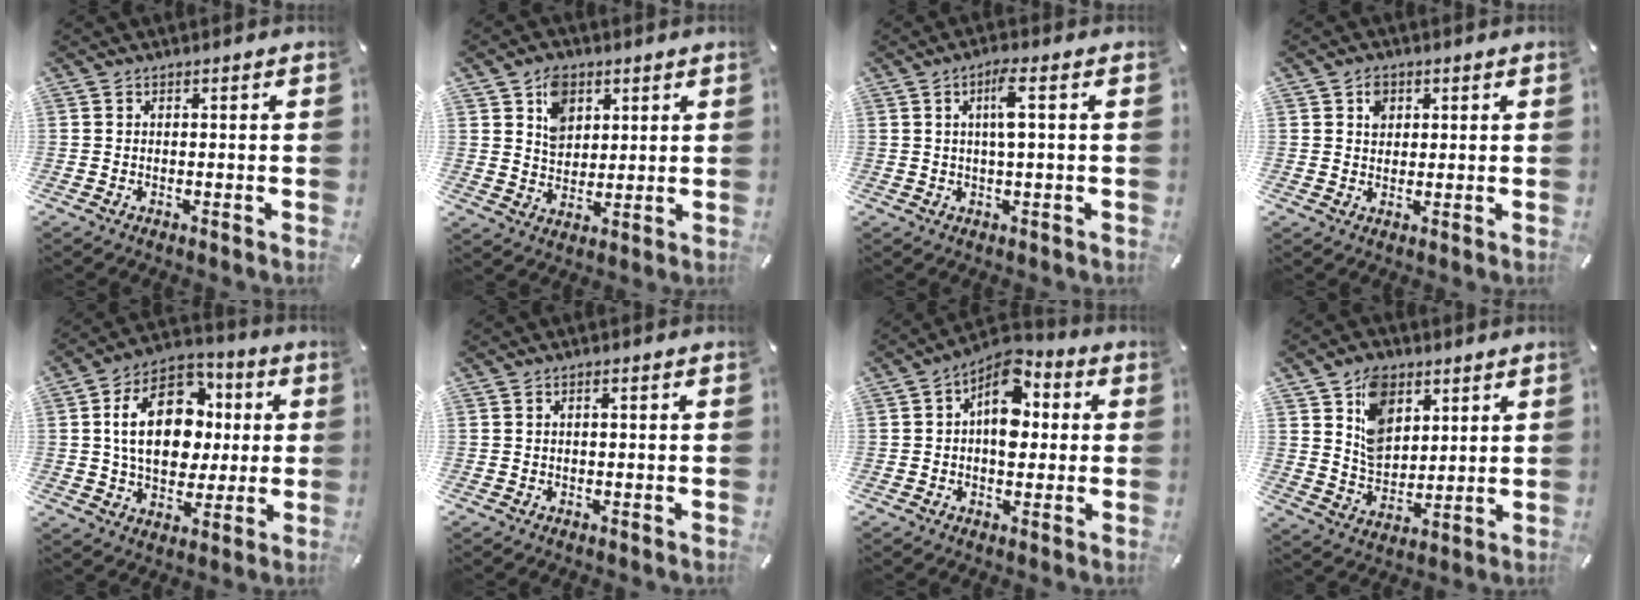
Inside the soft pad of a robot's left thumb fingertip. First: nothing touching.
{"total": 7.3, "force": [3.4, 5.8, 2.7], "torque": [-0.042, 0.001, 0.060]}
{"total": 5.5, "force": [1.3, 0.9, 5.3], "torque": [-0.097, -0.002, 0.016]}
{"total": 3.4, "force": [1.3, 2.9, 1.2], "torque": [-0.006, -0.004, 0.018]}
{"total": 19.1, "force": [2.3, 13.8, 12.9], "torque": [-0.220, 0.003, 0.041]}
{"total": 0.8, "force": [0.2, 0.4, 0.7], "torque": [-0.014, 0.003, 0.002]}
{"total": 10.6, "force": [2.5, 7.1, 7.5], "torque": [-0.105, -0.017, 0.041]}
{"total": 10.3, "force": [5.2, 7.6, 4.6], "torque": [-0.083, -0.013, 0.101]}